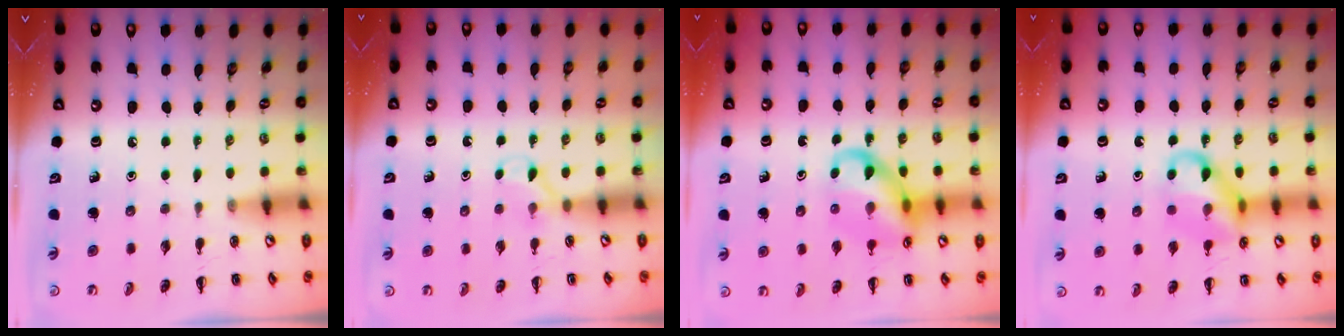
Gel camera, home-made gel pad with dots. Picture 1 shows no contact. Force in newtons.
{"total": 4.8, "press": 4.6, "slide": 1.4}
{"total": 13.5, "press": 13.3, "slide": 1.9}
{"total": 12.8, "press": 12.6, "slide": 2.1}